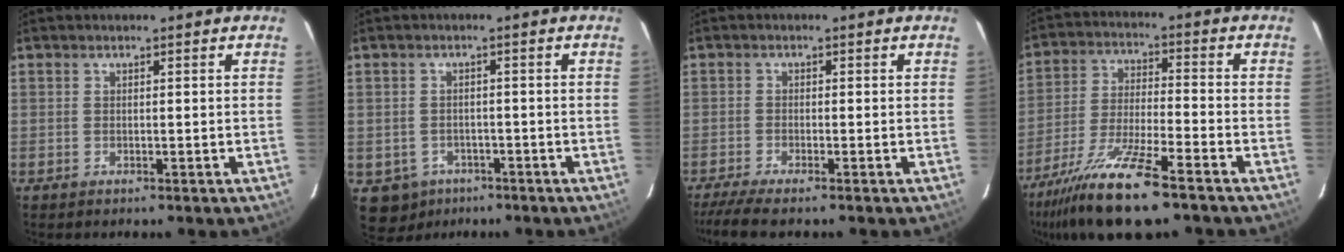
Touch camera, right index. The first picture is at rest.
{"total": 5.9, "force": [-2.5, 5.3, 0.7], "torque": [-0.018, 0.007, -0.029]}
{"total": 5.3, "force": [-4.2, 0.2, 3.3], "torque": [-0.057, -0.012, -0.073]}
{"total": 13.8, "force": [-9.7, 1.0, 9.8], "torque": [-0.193, -0.037, -0.176]}